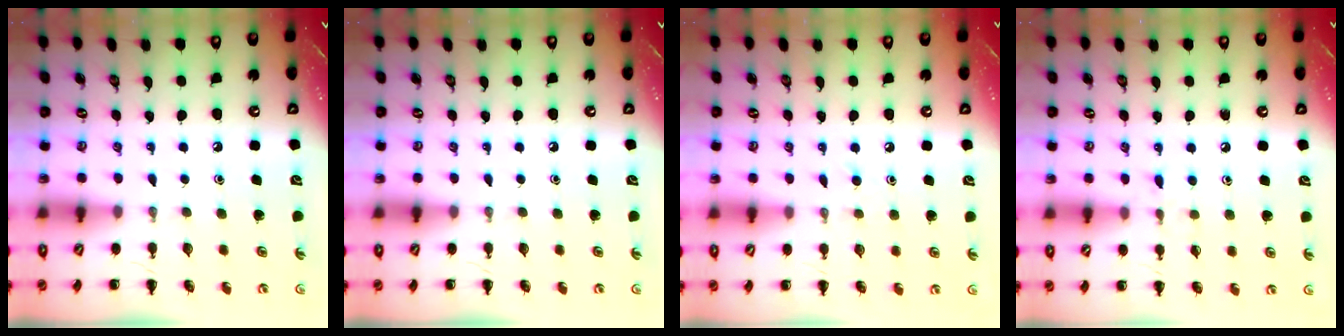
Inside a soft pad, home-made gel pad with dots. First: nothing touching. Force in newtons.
{"total": 0.0}
{"total": 3.7, "press": 3.5, "slide": 1.2}
{"total": 5.6, "press": 5.2, "slide": 2.1}